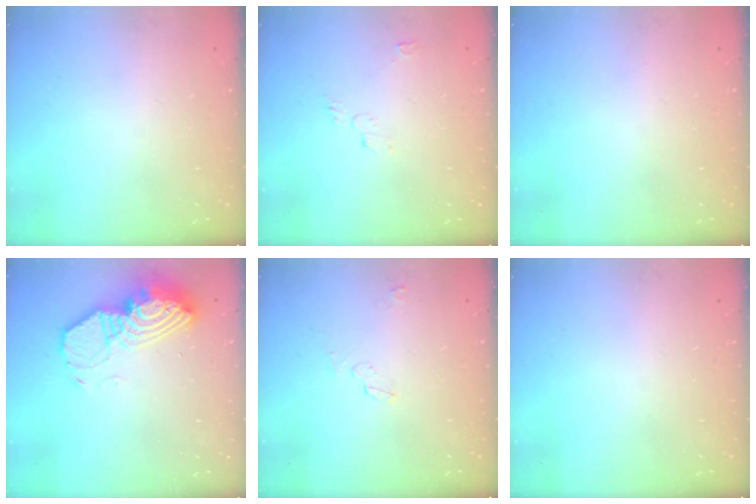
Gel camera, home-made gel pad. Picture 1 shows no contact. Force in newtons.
{"total": 3.5, "press": 3.4, "slide": 0.4}
{"total": 3.6, "press": 1.4, "slide": 3.3}
{"total": 14.8, "press": 14.8, "slide": 1.3}
{"total": 2.6, "press": 2.3, "slide": 1.2}
{"total": 0.0}